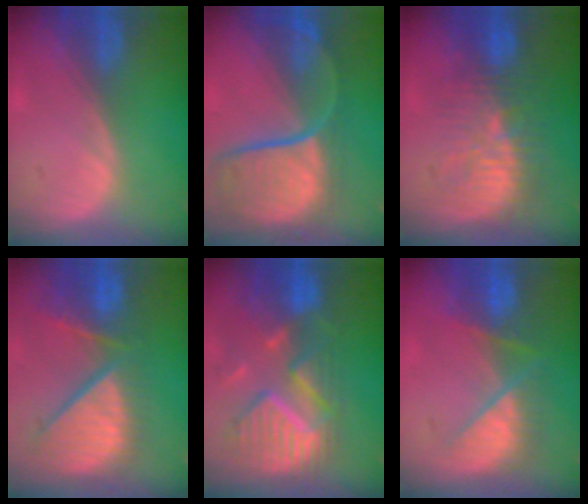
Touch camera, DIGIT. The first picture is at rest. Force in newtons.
{"total": 11.8, "press": 9.8, "slide": 6.6}
{"total": 9.2, "press": 8.9, "slide": 2.1}
{"total": 11.7, "press": 10.3, "slide": 5.5}
{"total": 11.7, "press": 10.3, "slide": 5.6}
{"total": 7.5, "press": 7.3, "slide": 2.0}